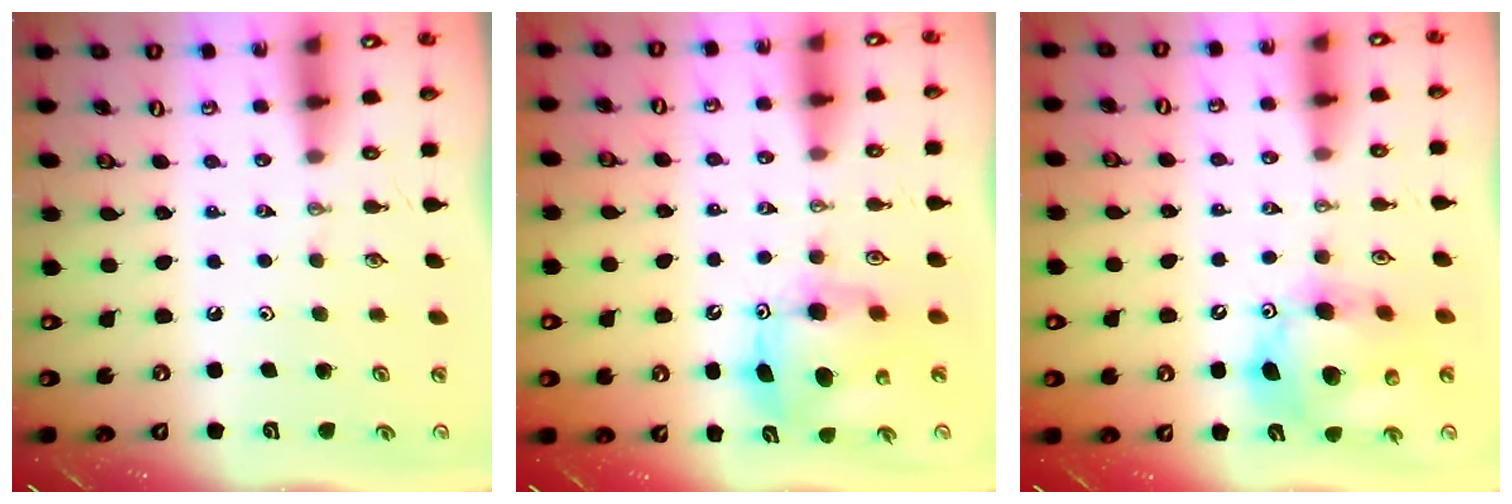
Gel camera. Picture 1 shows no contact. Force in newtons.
{"total": 8.9, "press": 8.9, "slide": 0.7}
{"total": 14.4, "press": 14.1, "slide": 2.6}